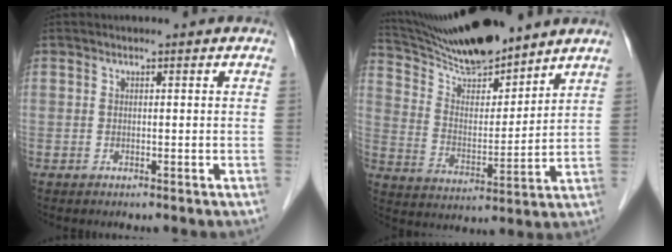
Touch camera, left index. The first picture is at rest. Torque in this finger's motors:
{"motor_torque": [-0.28, -0.68, 0.26, 0.05]}